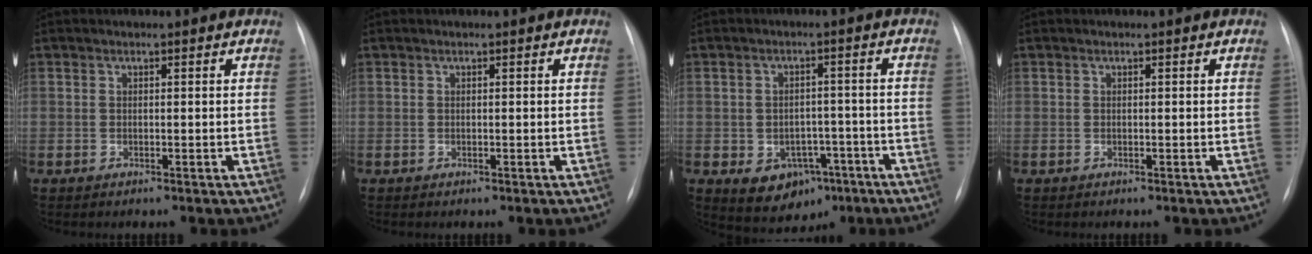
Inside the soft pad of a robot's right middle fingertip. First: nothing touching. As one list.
[{"total": 0.0}, {"total": 7.7, "force": [-3.5, 5.6, 4.0], "torque": [-0.059, 0.014, -0.039]}, {"total": 0.0}]